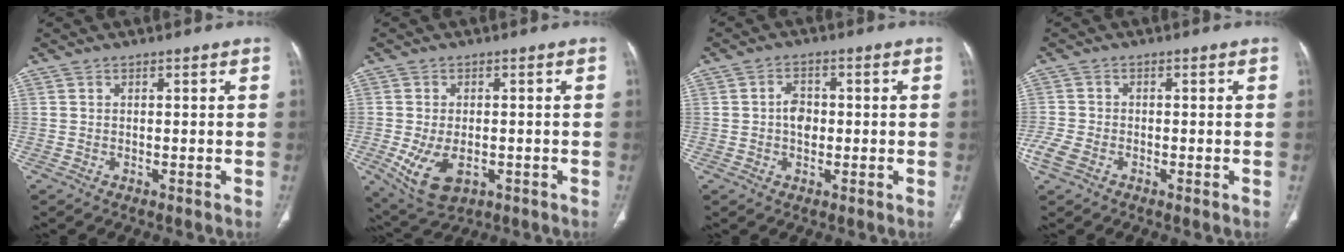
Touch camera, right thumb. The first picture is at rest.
{"total": 8.9, "force": [-2.3, 5.2, 6.8], "torque": [-0.126, -0.004, -0.025]}
{"total": 4.0, "force": [-0.1, 2.9, 2.7], "torque": [-0.035, 0.008, -0.005]}
{"total": 4.5, "force": [-2.1, 2.6, 3.0], "torque": [-0.079, 0.003, -0.045]}